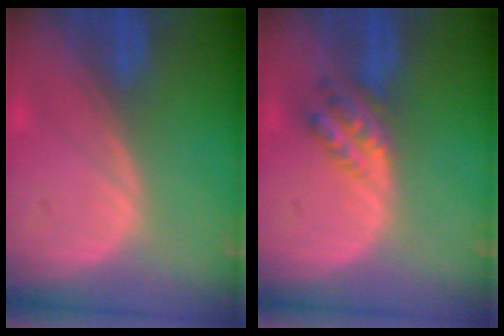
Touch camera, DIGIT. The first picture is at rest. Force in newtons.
{"total": 4.5, "press": 3.9, "slide": 2.2}